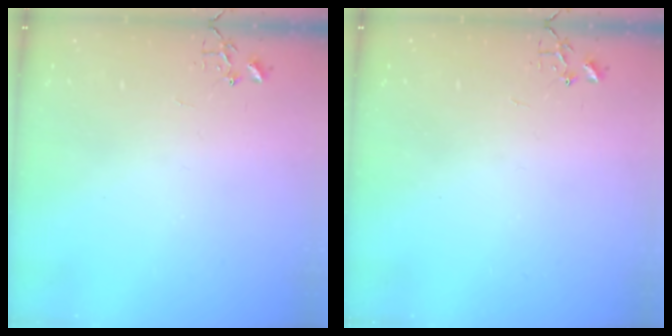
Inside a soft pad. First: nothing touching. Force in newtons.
{"total": 0.0}